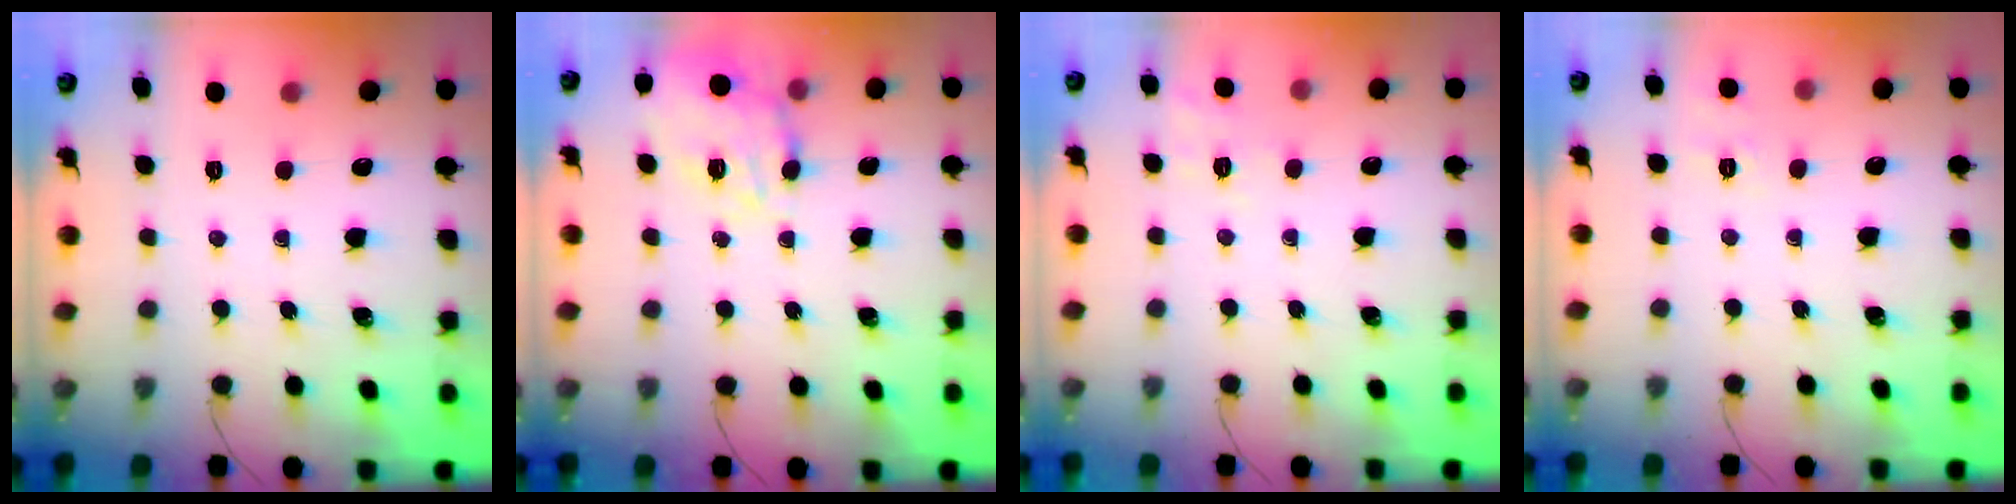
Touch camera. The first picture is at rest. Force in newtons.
{"total": 15.8, "press": 15.8, "slide": 0.5}
{"total": 2.9, "press": 1.7, "slide": 2.3}
{"total": 3.1, "press": 2.6, "slide": 1.7}